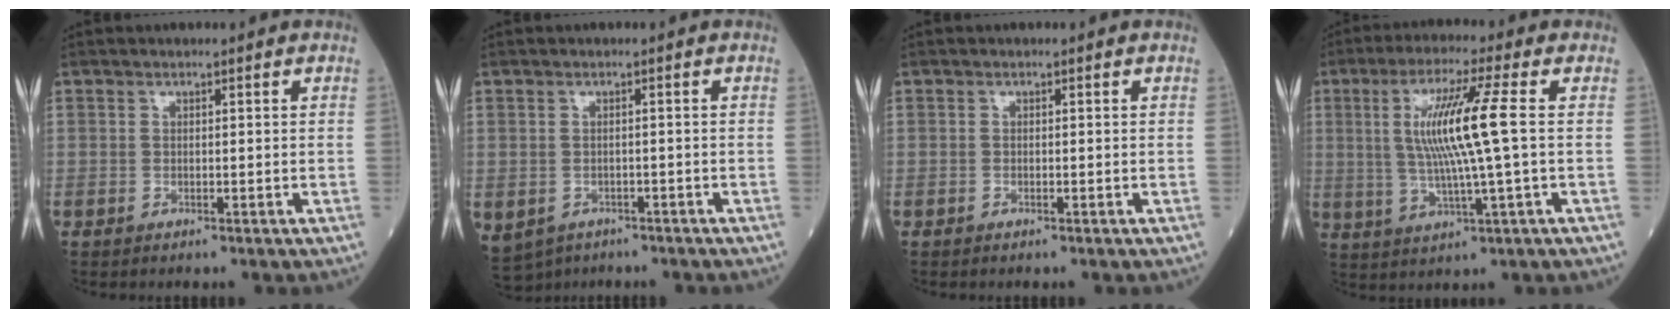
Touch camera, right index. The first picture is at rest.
{"total": 9.5, "force": [-5.9, 6.8, 3.0], "torque": [-0.093, -0.014, -0.077]}
{"total": 0.0}
{"total": 10.7, "force": [1.3, -0.8, 10.6], "torque": [-0.210, 0.002, 0.025]}